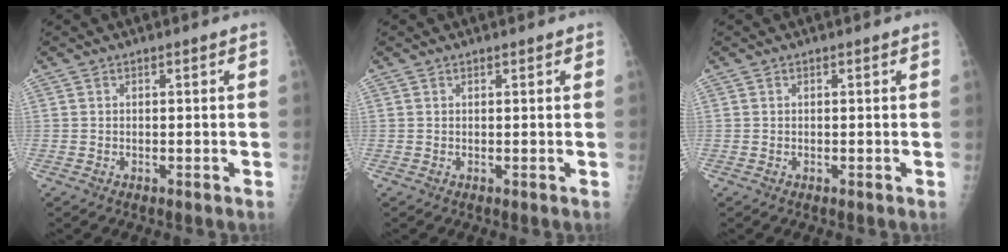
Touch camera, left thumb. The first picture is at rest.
{"total": 0.7, "force": [0.5, 0.1, 0.4], "torque": [-0.006, -0.002, 0.008]}
{"total": 0.0}